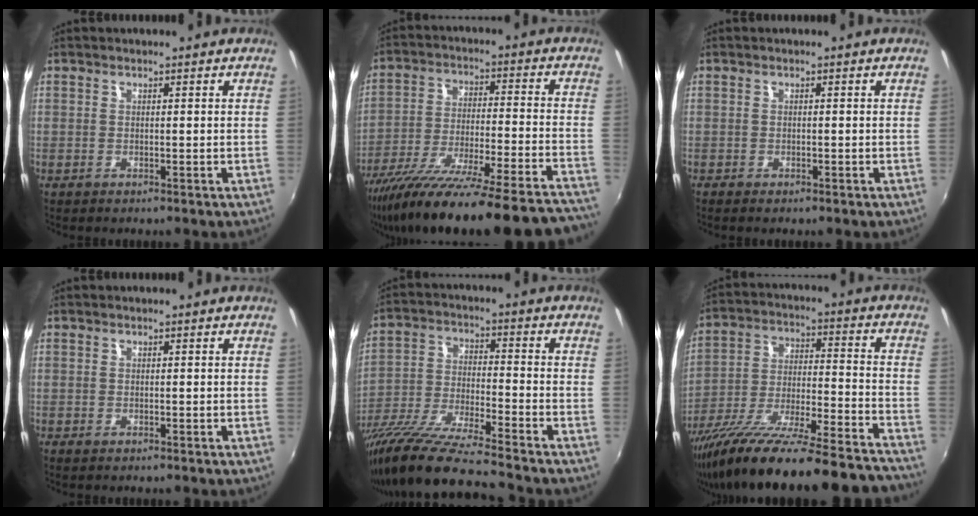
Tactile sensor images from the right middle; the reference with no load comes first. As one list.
[{"total": 33.5, "force": [-29.5, 2.0, 15.8], "torque": [-0.252, -0.096, -0.434]}, {"total": 1.2, "force": [-0.9, 0.6, 0.5], "torque": [-0.012, -0.005, -0.016]}, {"total": 0.0}, {"total": 16.5, "force": [-13.6, 0.0, 9.2], "torque": [-0.182, -0.041, -0.253]}, {"total": 29.5, "force": [-25.2, 2.8, 15.0], "torque": [-0.246, -0.072, -0.378]}]